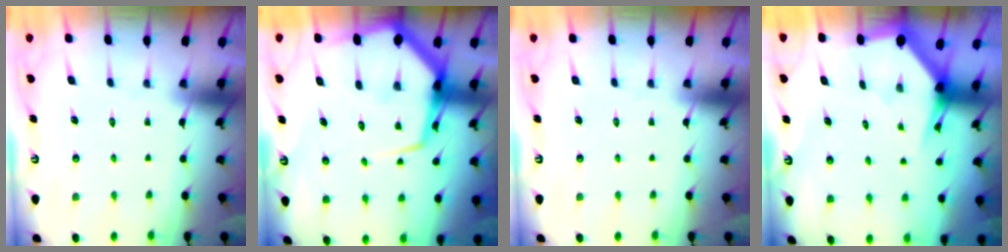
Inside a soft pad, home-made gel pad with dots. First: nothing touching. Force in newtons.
{"total": 12.4, "press": 12.3, "slide": 1.3}
{"total": 0.0}
{"total": 2.6, "press": 2.6, "slide": 0.2}